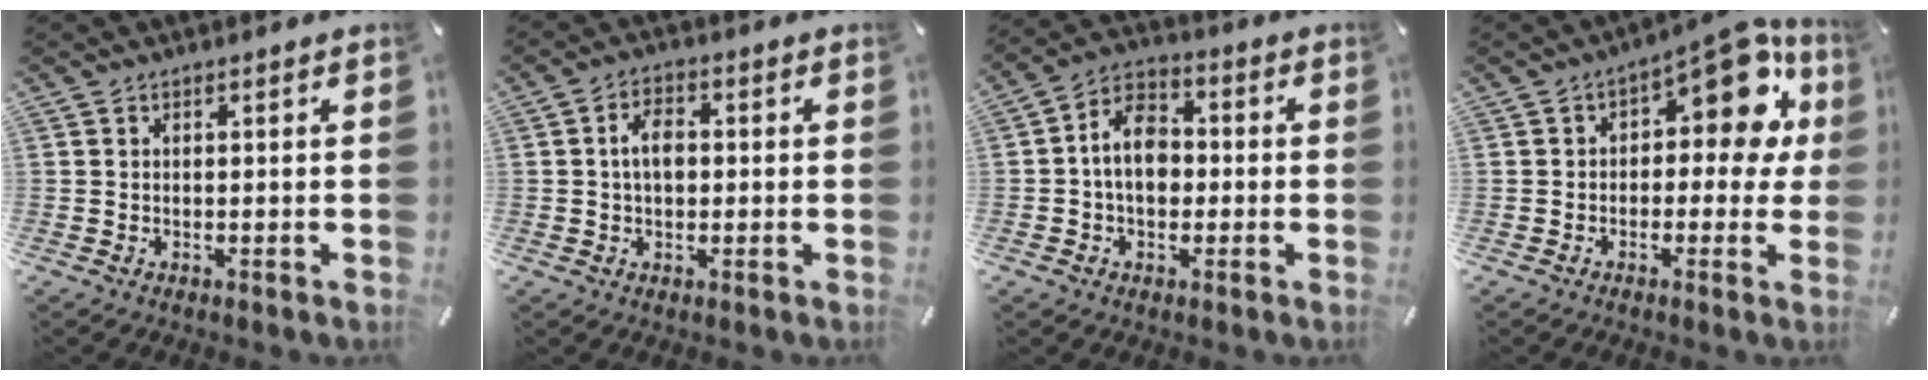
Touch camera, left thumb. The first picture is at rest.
{"total": 5.2, "force": [0.2, 3.4, 4.0], "torque": [-0.076, 0.004, -0.002]}
{"total": 9.1, "force": [-0.6, 6.7, 6.1], "torque": [-0.109, 0.015, -0.011]}
{"total": 12.9, "force": [5.3, 6.3, 9.9], "torque": [-0.130, -0.041, 0.089]}